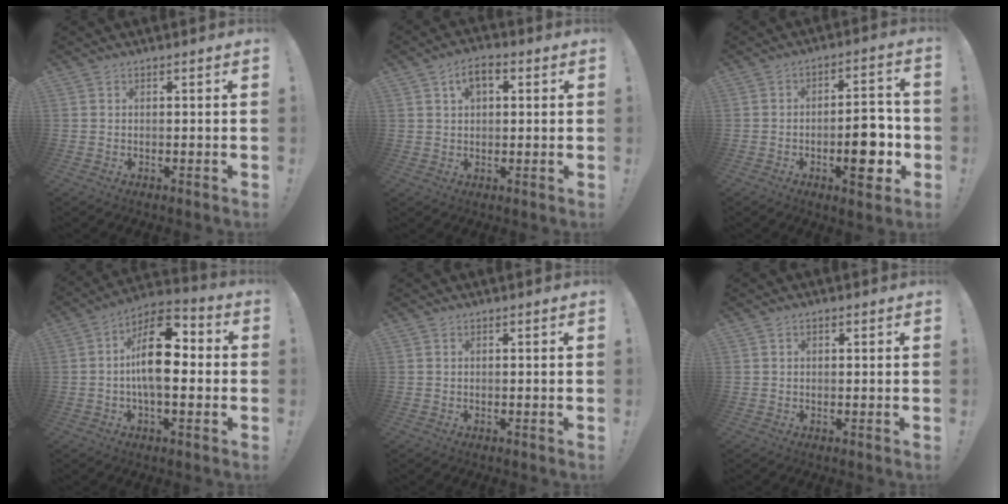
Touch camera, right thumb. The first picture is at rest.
{"total": 5.7, "force": [2.0, 3.5, 4.0], "torque": [-0.056, 0.002, 0.034]}
{"total": 12.2, "force": [-3.4, 4.9, 10.7], "torque": [-0.135, 0.017, -0.053]}
{"total": 16.8, "force": [0.5, 8.4, 14.5], "torque": [-0.244, 0.009, 0.000]}
{"total": 0.0}
{"total": 0.8, "force": [0.3, 0.7, 0.4], "torque": [-0.002, 0.000, 0.005]}